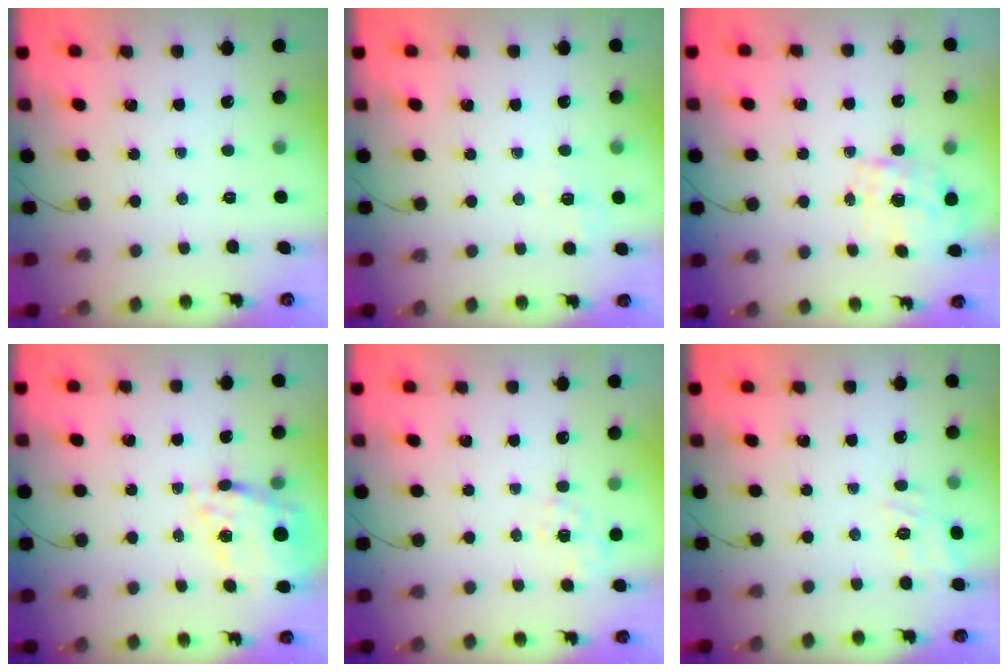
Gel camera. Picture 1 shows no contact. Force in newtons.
{"total": 2.2, "press": 1.3, "slide": 1.8}
{"total": 1.6, "press": 1.4, "slide": 0.8}
{"total": 17.0, "press": 16.7, "slide": 3.4}
{"total": 2.5, "press": 1.9, "slide": 1.6}
{"total": 11.5, "press": 11.5, "slide": 0.7}